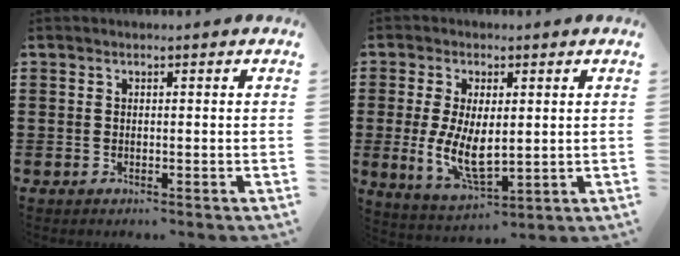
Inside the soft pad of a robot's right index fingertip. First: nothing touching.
{"total": 8.1, "force": [-0.2, 3.8, 7.1], "torque": [-0.149, -0.008, -0.004]}